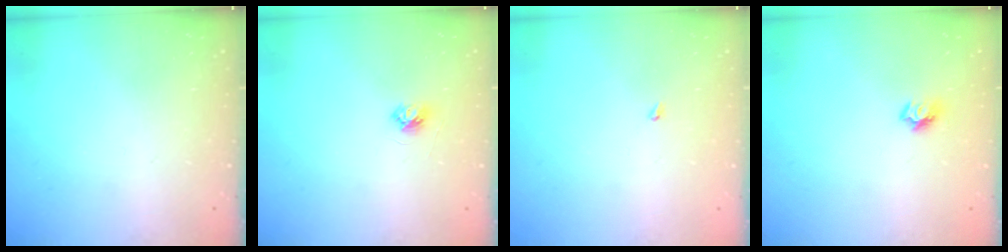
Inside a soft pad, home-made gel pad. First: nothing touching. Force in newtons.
{"total": 3.7, "press": 3.6, "slide": 0.4}
{"total": 1.9, "press": 1.9, "slide": 0.3}
{"total": 7.0, "press": 7.0, "slide": 0.7}